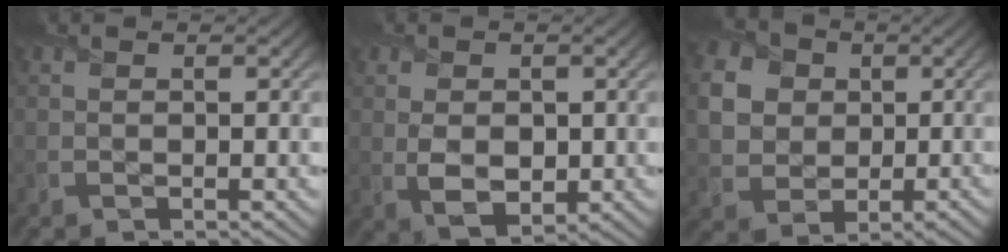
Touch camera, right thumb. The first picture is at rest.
{"total": 4.5, "force": [0.1, 3.2, 3.3], "torque": [-0.071, -0.003, 0.004]}
{"total": 7.6, "force": [0.9, 6.6, 3.7], "torque": [-0.106, 0.001, 0.012]}